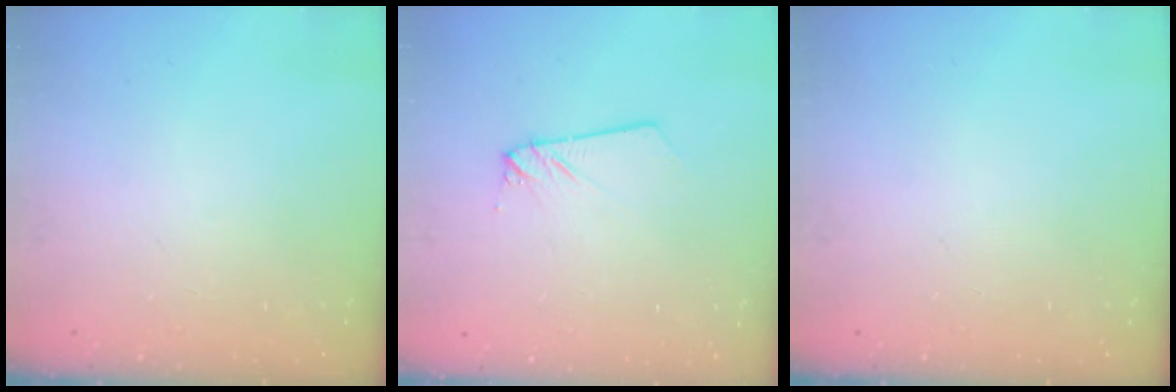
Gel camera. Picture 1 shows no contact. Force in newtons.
{"total": 2.4, "press": 2.4, "slide": 0.1}
{"total": 0.0}